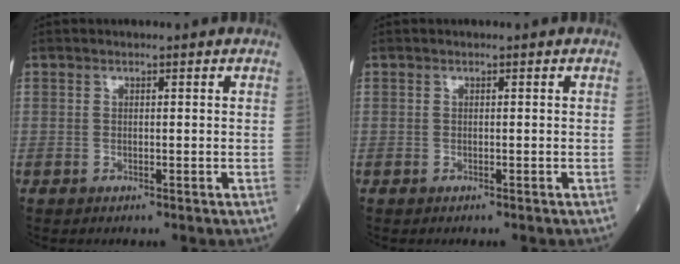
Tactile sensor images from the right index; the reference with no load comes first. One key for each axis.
{"total": 0.0}